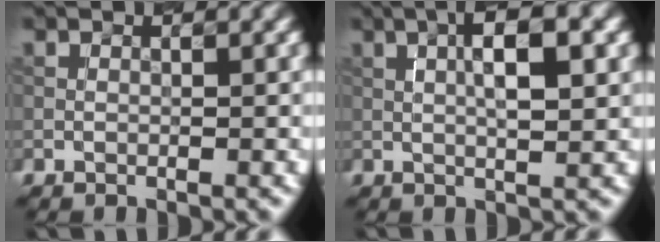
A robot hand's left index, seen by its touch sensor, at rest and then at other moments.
{"total": 5.1, "force": [1.2, 1.2, 4.9], "torque": [-0.080, 0.010, 0.020]}